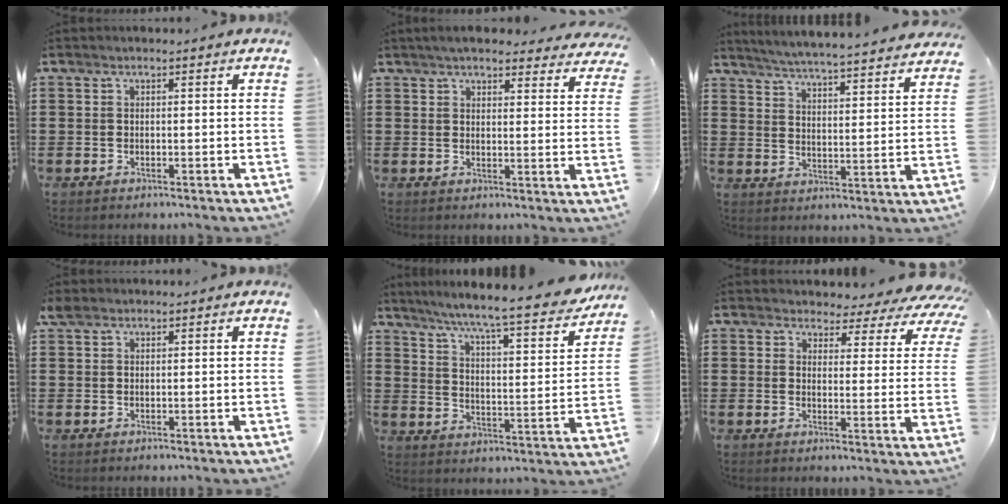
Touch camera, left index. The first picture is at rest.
{"total": 4.6, "force": [4.3, 0.8, 1.6], "torque": [-0.037, -0.013, 0.076]}
{"total": 5.0, "force": [4.8, -0.9, 1.0], "torque": [-0.041, -0.042, 0.078]}
{"total": 1.4, "force": [0.9, 0.8, 0.7], "torque": [-0.018, 0.005, 0.016]}
{"total": 8.0, "force": [6.9, -0.4, 3.9], "torque": [-0.089, -0.053, 0.107]}
{"total": 3.3, "force": [3.1, 1.0, 0.7], "torque": [-0.026, -0.021, 0.050]}